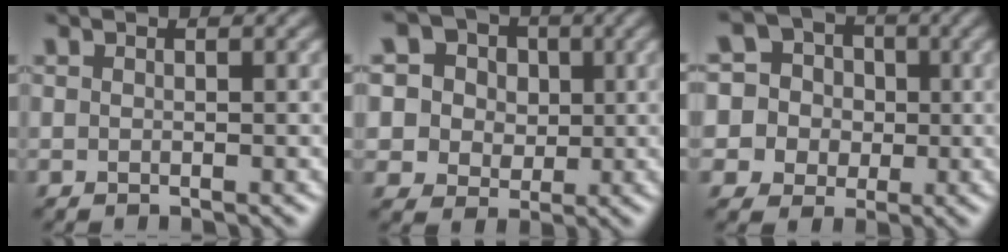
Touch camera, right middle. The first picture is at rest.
{"total": 7.9, "force": [3.2, 6.6, 2.9], "torque": [-0.060, 0.019, 0.037]}
{"total": 8.2, "force": [0.9, 7.9, 2.1], "torque": [-0.065, 0.036, 0.003]}